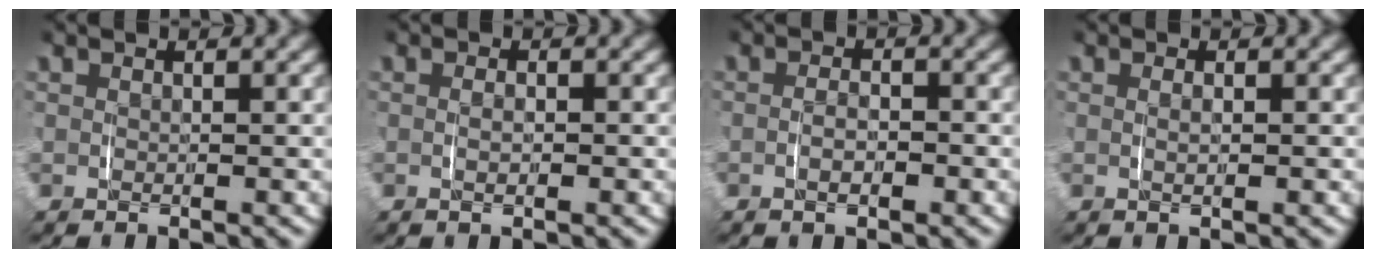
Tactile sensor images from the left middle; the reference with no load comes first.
{"total": 1.0, "force": [-0.2, 0.3, 1.0], "torque": [-0.017, 0.000, -0.005]}
{"total": 1.7, "force": [-0.7, 0.7, 1.4], "torque": [-0.020, 0.001, -0.015]}
{"total": 0.9, "force": [0.1, 0.0, 0.9], "torque": [-0.018, -0.001, 0.002]}